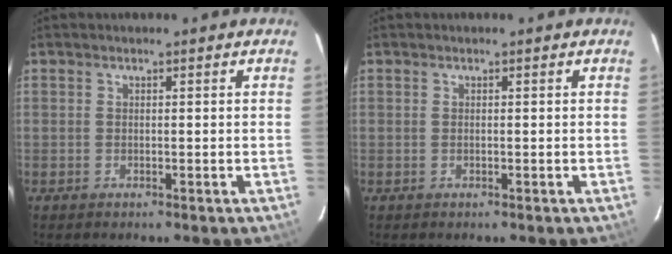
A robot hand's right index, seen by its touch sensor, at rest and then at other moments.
{"total": 0.0}